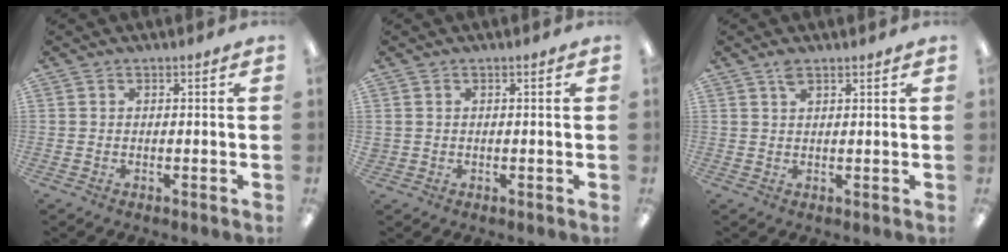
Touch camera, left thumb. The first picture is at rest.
{"total": 0.8, "force": [0.4, 0.6, 0.1], "torque": [-0.004, 0.003, 0.007]}
{"total": 2.3, "force": [1.7, 0.7, 1.3], "torque": [-0.031, 0.001, 0.032]}